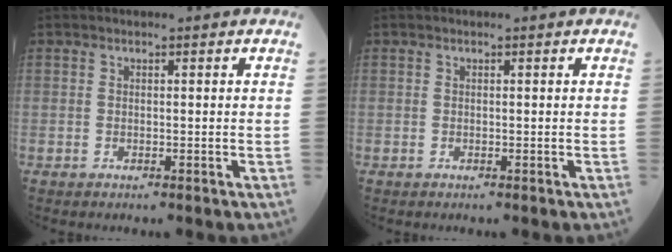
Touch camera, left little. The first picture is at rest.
{"total": 0.0}